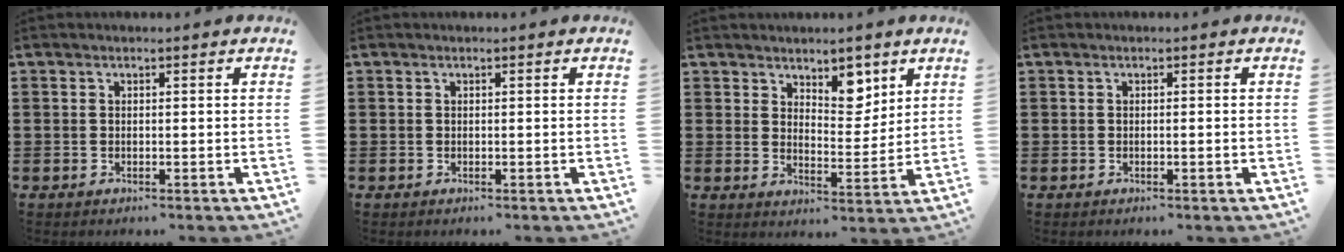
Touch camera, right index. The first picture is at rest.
{"total": 0.0}
{"total": 6.0, "force": [4.6, 3.0, 2.4], "torque": [-0.039, -0.011, 0.079]}
{"total": 0.5, "force": [-0.2, -0.1, 0.5], "torque": [-0.008, -0.004, -0.002]}